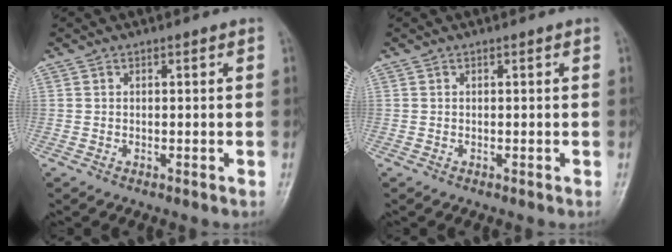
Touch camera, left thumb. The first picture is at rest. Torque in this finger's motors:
{"motor_torque": [0.00, 0.00, 0.00, 0.00, 0.00]}